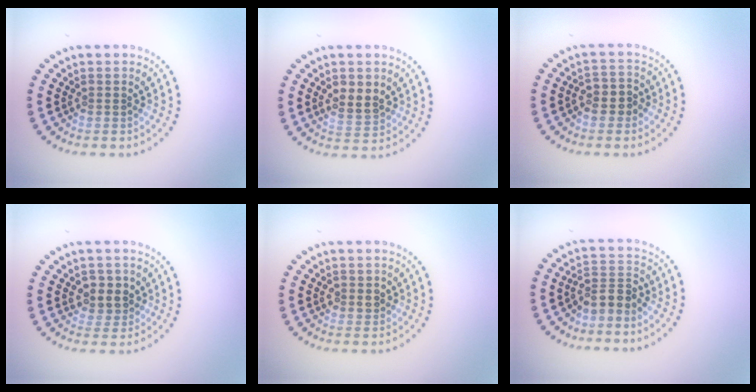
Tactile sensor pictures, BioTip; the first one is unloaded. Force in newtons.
{"total": 2.9, "press": 2.9, "slide": 0.7}
{"total": 2.3, "press": 2.1, "slide": 0.8}
{"total": 2.6, "press": 2.4, "slide": 1.1}
{"total": 1.5, "press": 1.4, "slide": 0.6}
{"total": 2.5, "press": 2.0, "slide": 1.6}